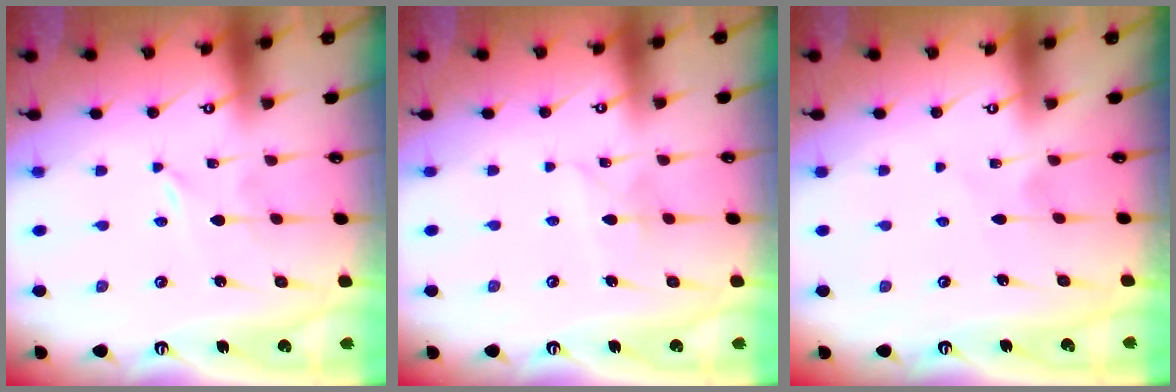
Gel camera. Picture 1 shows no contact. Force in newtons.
{"total": 3.6, "press": 3.6, "slide": 0.3}
{"total": 3.3, "press": 3.3, "slide": 0.4}